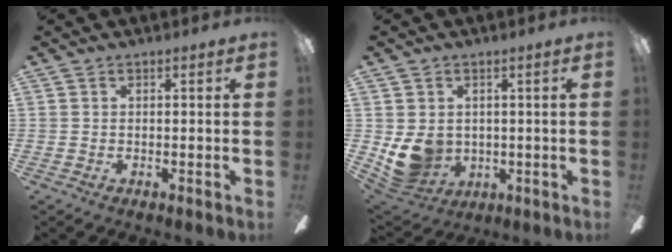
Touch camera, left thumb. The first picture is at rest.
{"total": 8.9, "force": [0.7, 7.7, 4.3], "torque": [-0.104, -0.015, 0.018]}